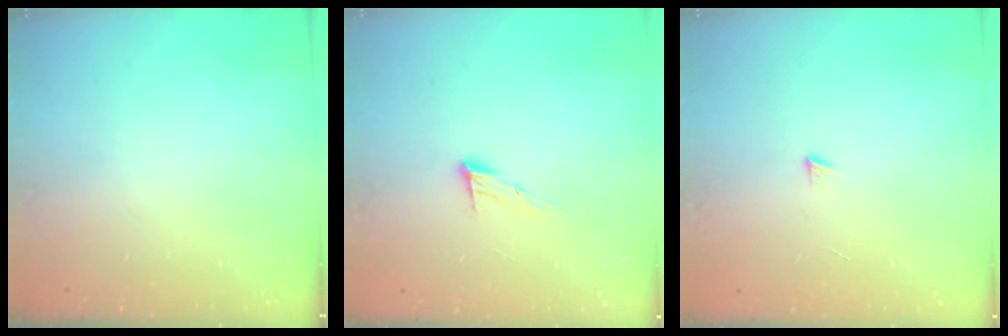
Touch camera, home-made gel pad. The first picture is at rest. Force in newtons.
{"total": 8.3, "press": 8.2, "slide": 1.3}
{"total": 3.0, "press": 3.0, "slide": 0.3}